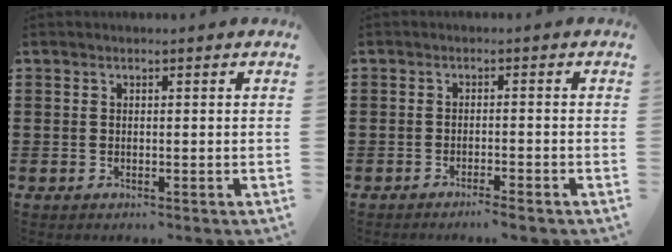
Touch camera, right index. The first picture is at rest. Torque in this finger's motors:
{"motor_torque": [0.26, -0.20, 0.12, 0.03]}